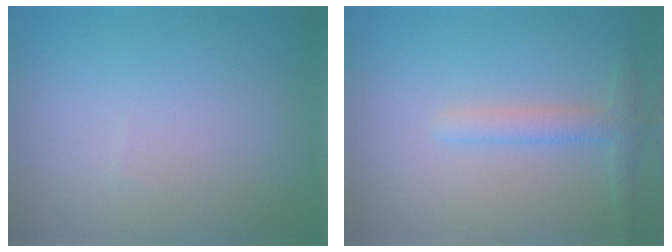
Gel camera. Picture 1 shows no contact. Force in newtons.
{"total": 2.1, "press": 2.1, "slide": 0.1}